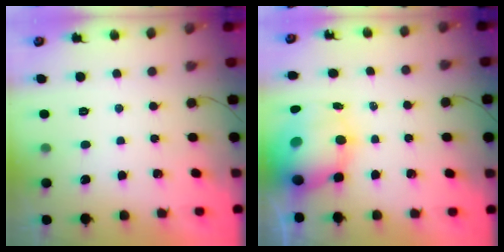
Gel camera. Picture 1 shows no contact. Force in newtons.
{"total": 11.8, "press": 11.3, "slide": 3.4}